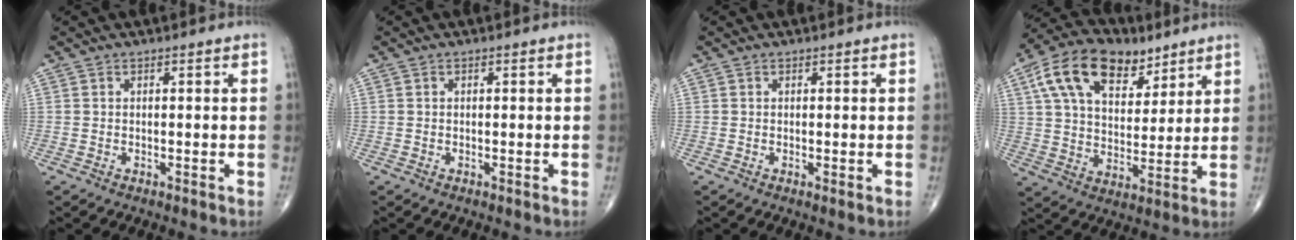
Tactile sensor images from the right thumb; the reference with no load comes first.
{"total": 0.0}
{"total": 0.6, "force": [0.0, 0.1, 0.6], "torque": [-0.013, -0.004, -0.001]}
{"total": 17.8, "force": [9.2, 10.4, 11.1], "torque": [-0.164, -0.016, 0.161]}